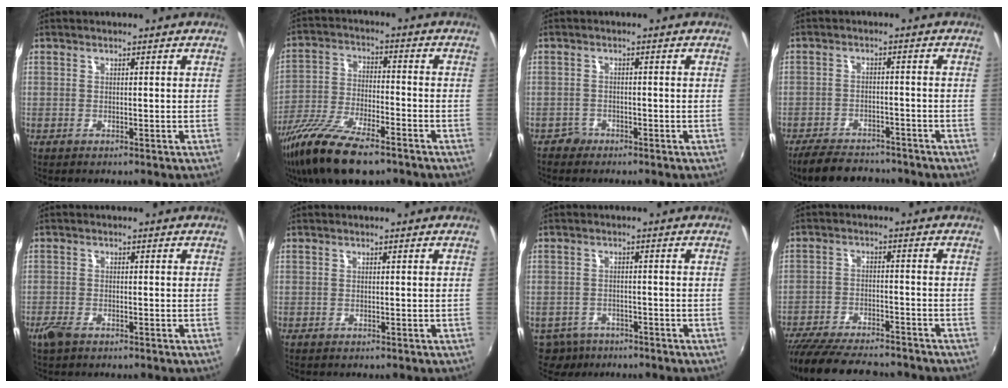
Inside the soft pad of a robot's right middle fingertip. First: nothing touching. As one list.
[{"total": 16.8, "force": [-11.9, 5.0, 10.7], "torque": [-0.226, -0.044, -0.220]}, {"total": 1.8, "force": [-1.4, 1.1, -0.2], "torque": [0.000, 0.004, -0.026]}, {"total": 10.6, "force": [-9.0, 3.7, 4.1], "torque": [-0.100, -0.006, -0.136]}, {"total": 2.9, "force": [-2.1, 1.2, 1.6], "torque": [-0.040, -0.007, -0.043]}, {"total": 0.0}, {"total": 7.0, "force": [-5.2, 4.0, 2.3], "torque": [-0.064, -0.016, -0.081]}, {"total": 17.4, "force": [-15.1, 4.1, 7.7], "torque": [-0.159, -0.027, -0.234]}]